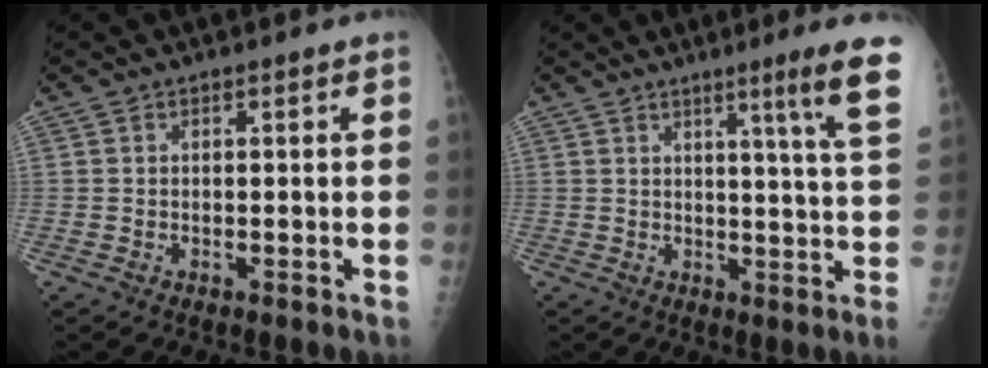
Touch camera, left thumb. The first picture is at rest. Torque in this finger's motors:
{"motor_torque": [0.13, 0.25, 0.13, -0.12, 0.17]}